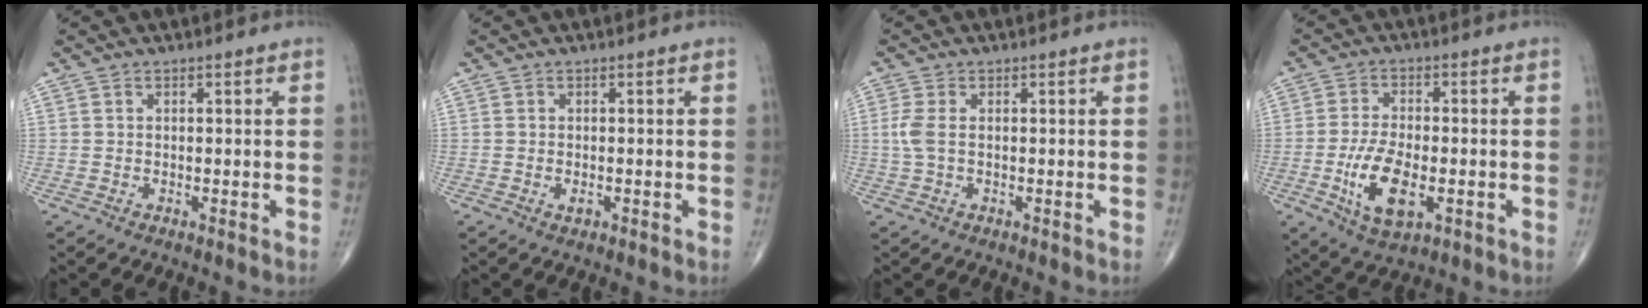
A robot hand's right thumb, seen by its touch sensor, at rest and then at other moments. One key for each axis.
{"total": 1.0, "fx": -0.4, "fy": 0.6, "fz": 0.7, "tx": -0.008, "ty": -0.001, "tz": -0.006}
{"total": 3.0, "fx": 0.1, "fy": 1.4, "fz": 2.6, "tx": -0.080, "ty": 0.000, "tz": 0.002}
{"total": 10.3, "fx": -2.8, "fy": 4.9, "fz": 8.7, "tx": -0.160, "ty": 0.000, "tz": -0.045}